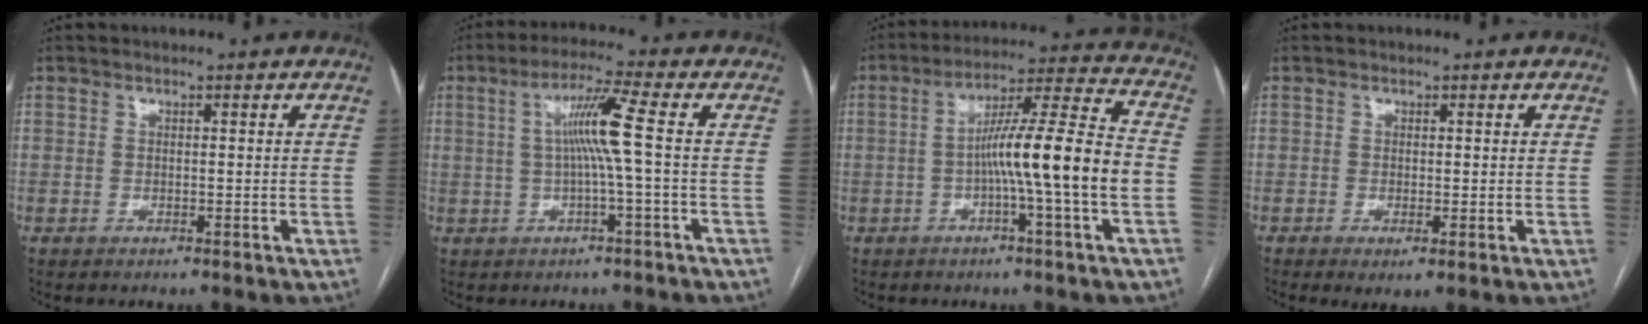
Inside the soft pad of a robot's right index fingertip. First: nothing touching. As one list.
[{"total": 6.9, "force": [0.3, -1.2, 6.7], "torque": [-0.125, 0.012, 0.010]}, {"total": 13.7, "force": [-2.5, -0.8, 13.5], "torque": [-0.222, 0.014, -0.047]}, {"total": 2.3, "force": [-0.6, 0.7, 2.1], "torque": [-0.031, -0.007, -0.005]}]